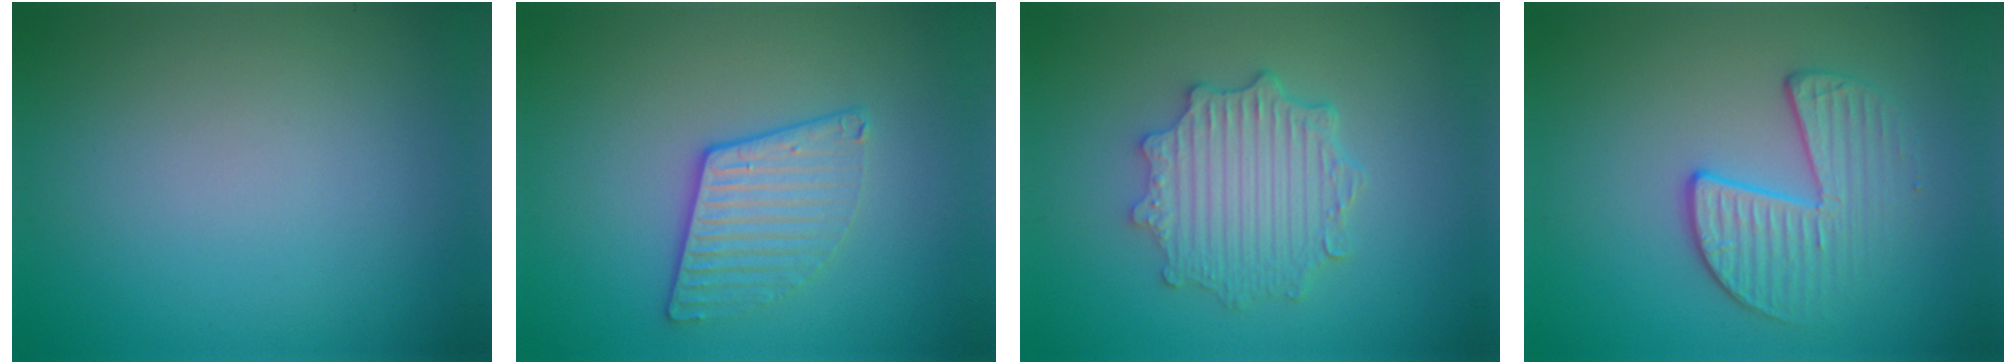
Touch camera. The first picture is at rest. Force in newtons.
{"total": 3.2, "press": 2.9, "slide": 1.5}
{"total": 4.6, "press": 3.8, "slide": 2.7}
{"total": 3.5, "press": 3.1, "slide": 1.8}